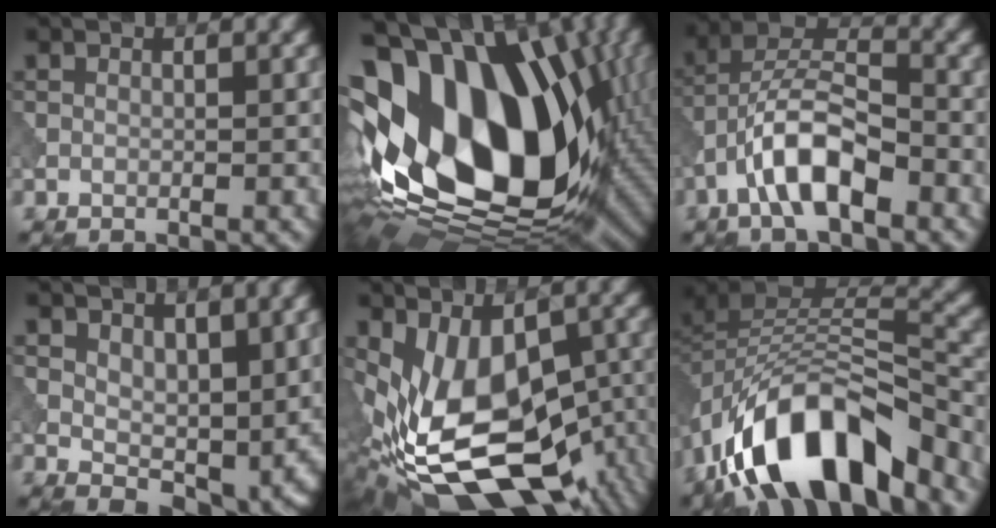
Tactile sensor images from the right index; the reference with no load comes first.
{"total": 21.0, "force": [1.7, 13.3, 16.2], "torque": [-0.316, -0.017, 0.042]}
{"total": 7.1, "force": [-3.5, 2.7, 5.6], "torque": [-0.094, 0.017, -0.071]}
{"total": 5.4, "force": [2.4, 2.9, 3.9], "torque": [-0.064, -0.014, 0.047]}
{"total": 17.2, "force": [-4.8, 9.5, 13.5], "torque": [-0.204, -0.024, -0.052]}
{"total": 13.4, "force": [-8.6, 5.7, 8.5], "torque": [-0.143, 0.001, -0.155]}